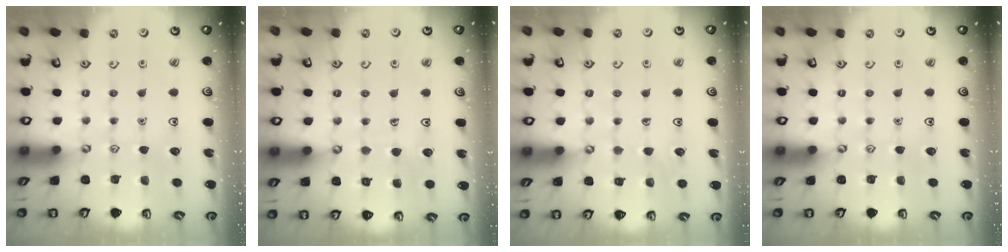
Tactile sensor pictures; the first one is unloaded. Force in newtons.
{"total": 5.4, "press": 5.4, "slide": 0.5}
{"total": 4.6, "press": 4.6, "slide": 0.4}
{"total": 0.0}